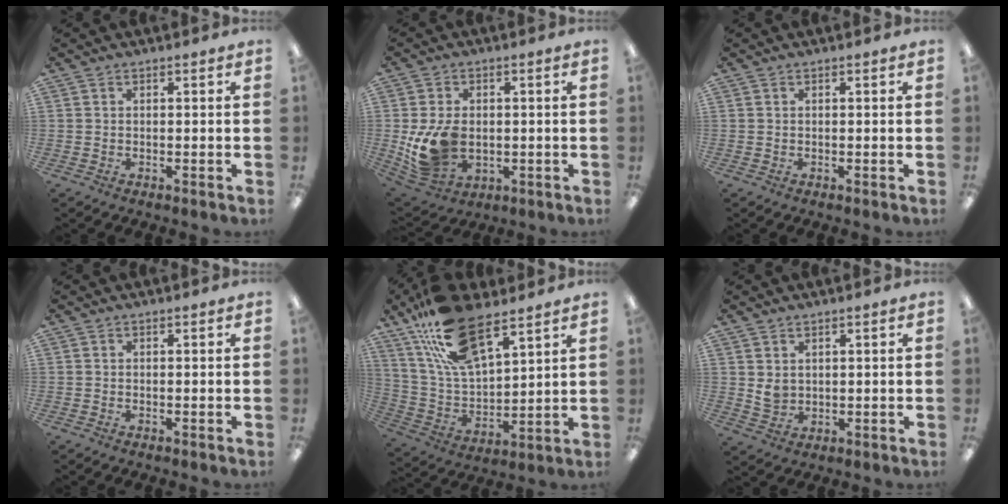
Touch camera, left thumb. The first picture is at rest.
{"total": 11.8, "force": [-1.2, 8.5, 8.1], "torque": [-0.161, 0.003, -0.015]}
{"total": 0.0}
{"total": 0.0}
{"total": 20.1, "force": [13.1, 8.6, 12.6], "torque": [-0.251, -0.053, 0.235]}
{"total": 2.8, "force": [1.5, 2.1, 1.2], "torque": [-0.019, -0.003, 0.027]}